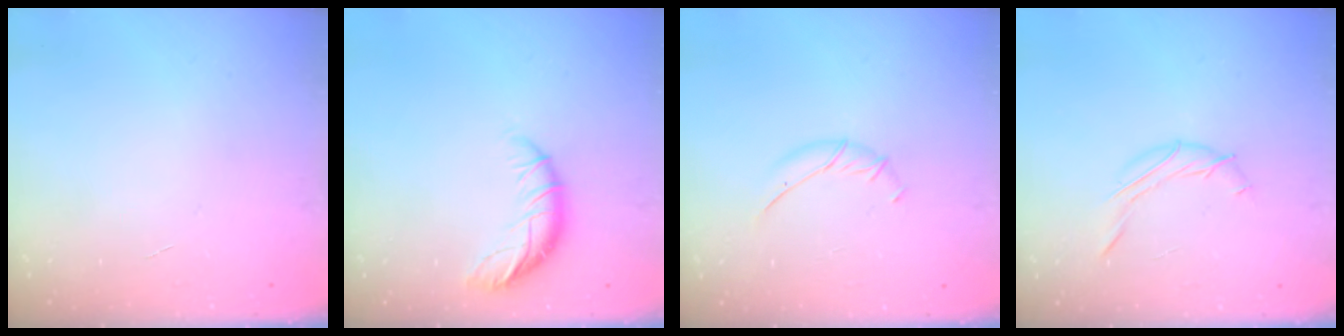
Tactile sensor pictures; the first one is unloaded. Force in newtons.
{"total": 9.5, "press": 9.5, "slide": 0.2}
{"total": 5.1, "press": 5.0, "slide": 0.8}
{"total": 7.4, "press": 7.3, "slide": 1.3}